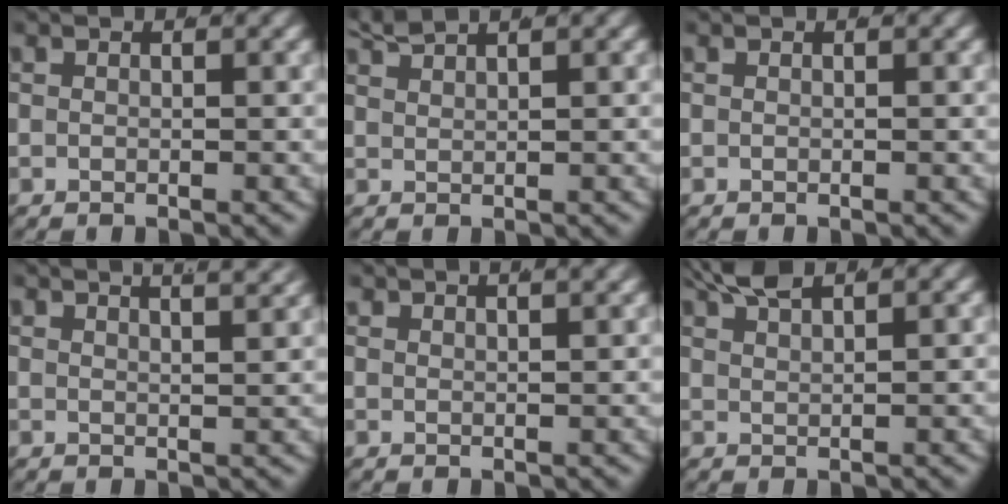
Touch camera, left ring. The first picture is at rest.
{"total": 2.3, "force": [2.2, -0.1, 0.6], "torque": [-0.009, 0.008, 0.041]}
{"total": 0.0}
{"total": 4.8, "force": [4.2, 0.9, 2.3], "torque": [-0.023, 0.015, 0.060]}
{"total": 2.4, "force": [2.3, 0.0, 0.7], "torque": [-0.002, 0.010, 0.035]}
{"total": 3.3, "force": [3.1, 0.2, 1.2], "torque": [-0.026, 0.007, 0.056]}